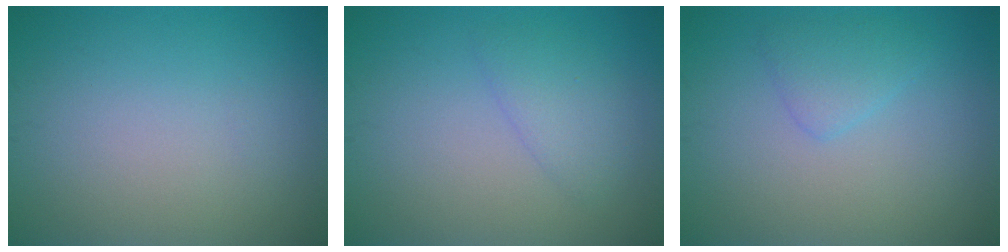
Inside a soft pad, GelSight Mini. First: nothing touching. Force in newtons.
{"total": 2.0, "press": 2.0, "slide": 0.2}
{"total": 1.8, "press": 1.8, "slide": 0.2}